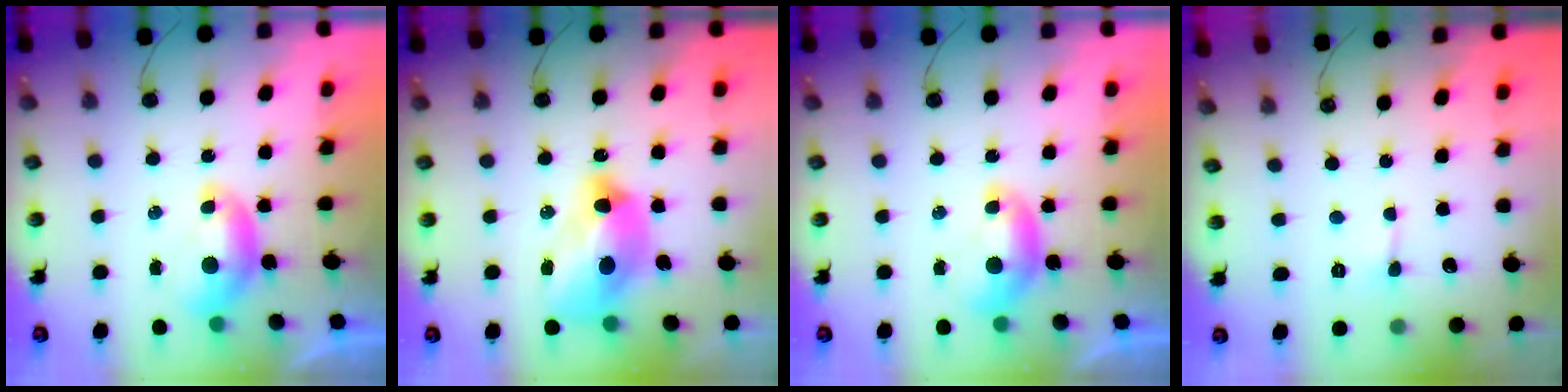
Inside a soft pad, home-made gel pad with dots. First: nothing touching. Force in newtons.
{"total": 12.7, "press": 12.7, "slide": 1.3}
{"total": 0.0}
{"total": 0.0}